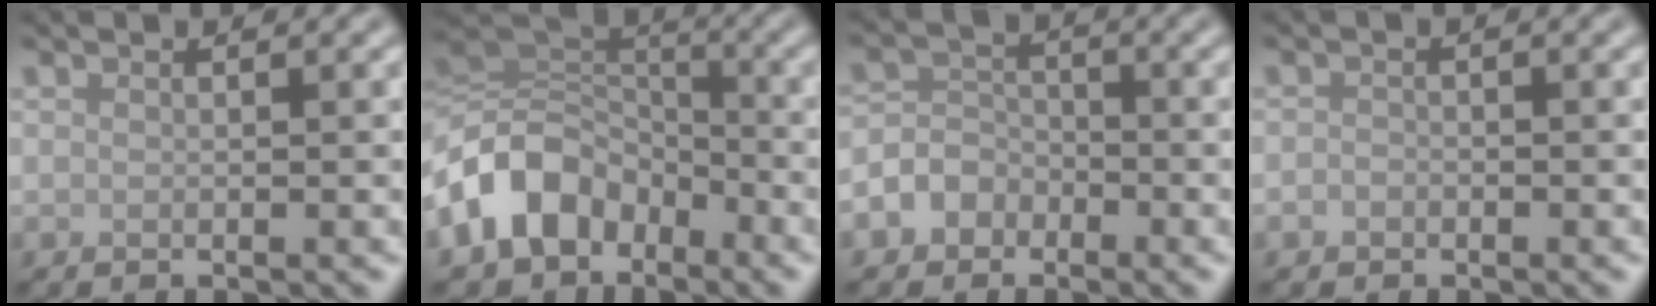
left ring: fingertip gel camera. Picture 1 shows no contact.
{"total": 8.1, "force": [-4.3, 5.7, 3.7], "torque": [-0.064, 0.006, -0.097]}
{"total": 4.0, "force": [-2.3, 3.2, 0.9], "torque": [0.003, 0.002, -0.056]}
{"total": 0.9, "force": [-0.5, 0.7, 0.2], "torque": [-0.004, -0.001, -0.011]}